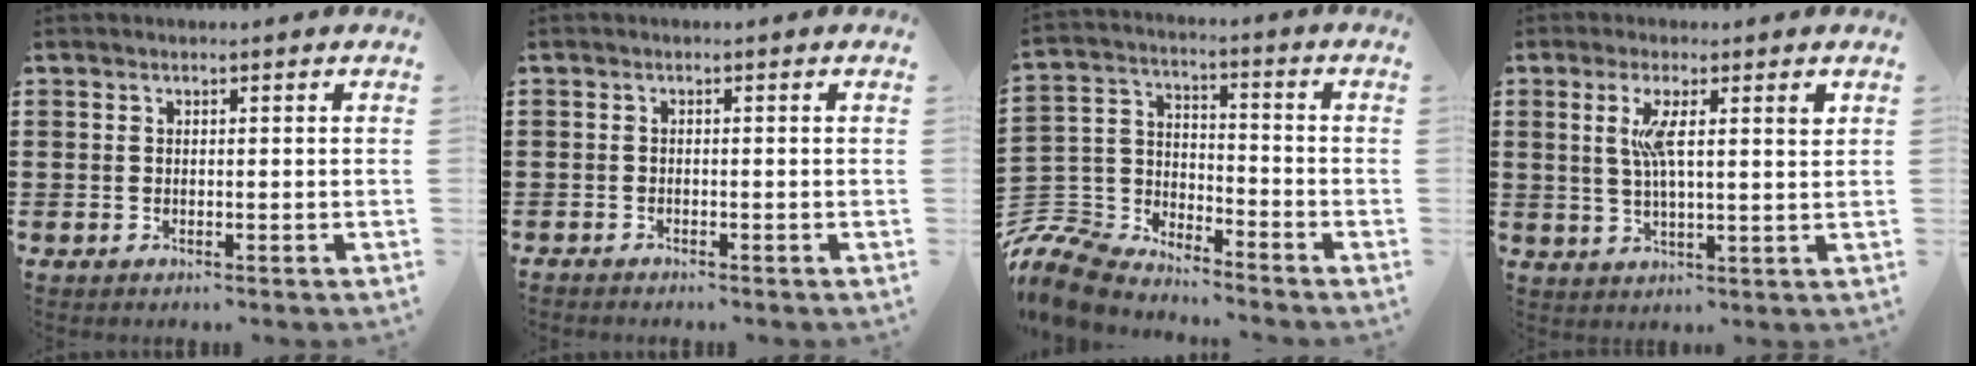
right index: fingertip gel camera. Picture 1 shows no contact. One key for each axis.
{"total": 0.9, "fx": -0.8, "fy": 0.1, "fz": -0.1, "tx": 0.000, "ty": 0.002, "tz": -0.018}
{"total": 8.5, "fx": -8.1, "fy": 2.1, "fz": 1.4, "tx": -0.070, "ty": 0.000, "tz": -0.175}
{"total": 5.5, "fx": 1.8, "fy": 0.9, "fz": 5.1, "tx": -0.097, "ty": -0.002, "tz": 0.024}